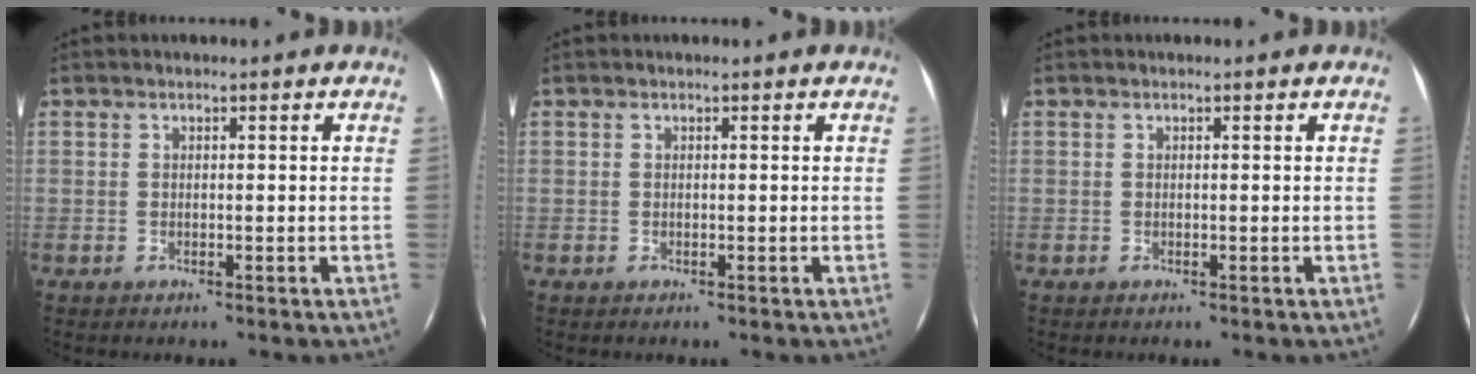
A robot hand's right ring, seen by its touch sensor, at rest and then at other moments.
{"total": 0.0}
{"total": 0.0}